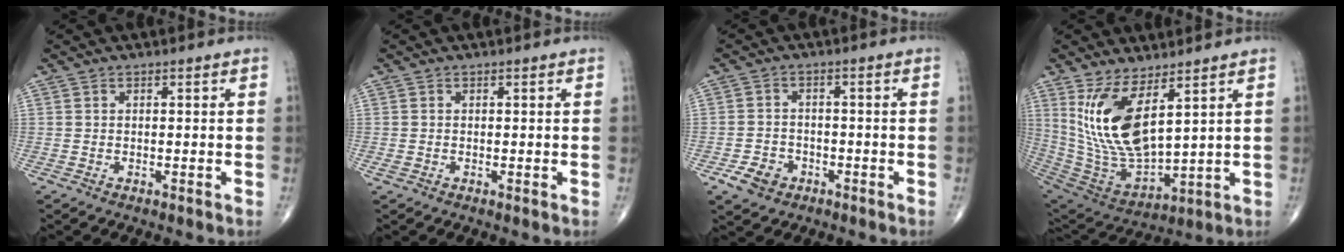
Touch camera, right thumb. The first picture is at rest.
{"total": 0.8, "force": [-0.1, 0.5, 0.6], "torque": [-0.011, 0.004, 0.001]}
{"total": 3.4, "force": [-2.1, 2.4, 1.2], "torque": [-0.015, 0.014, -0.035]}
{"total": 15.7, "force": [6.5, 6.3, 12.9], "torque": [-0.250, -0.043, 0.152]}